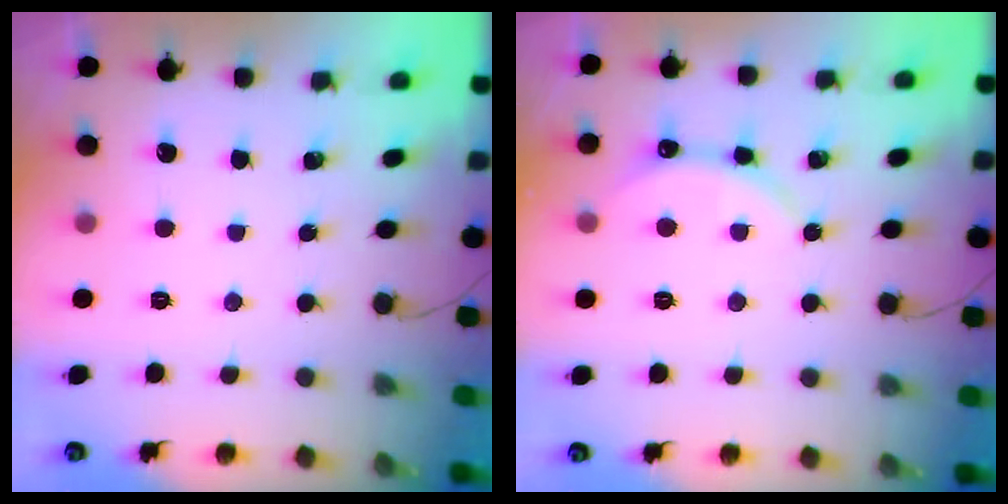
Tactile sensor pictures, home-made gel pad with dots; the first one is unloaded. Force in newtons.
{"total": 3.6, "press": 3.6, "slide": 0.4}